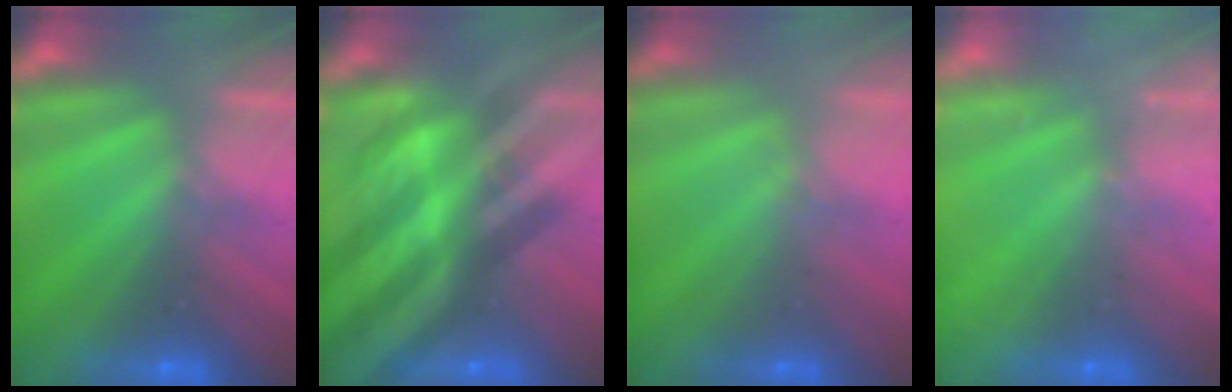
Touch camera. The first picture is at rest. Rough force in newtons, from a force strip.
{"total": 6.8}
{"total": 2.1}
{"total": 2.4}